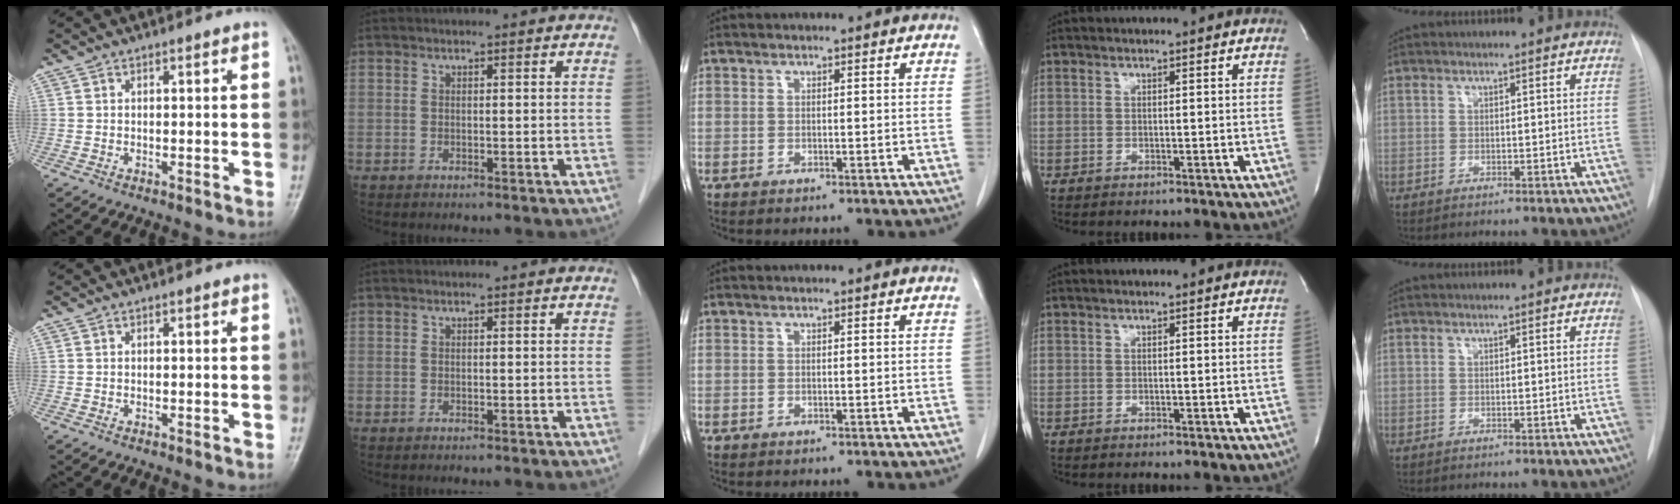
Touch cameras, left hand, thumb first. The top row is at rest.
{}